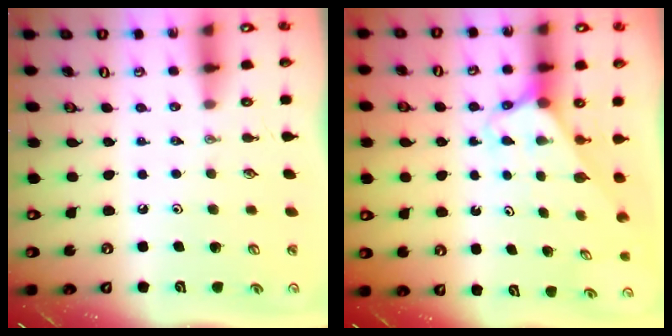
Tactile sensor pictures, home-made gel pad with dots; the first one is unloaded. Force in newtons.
{"total": 2.6, "press": 2.6, "slide": 0.2}